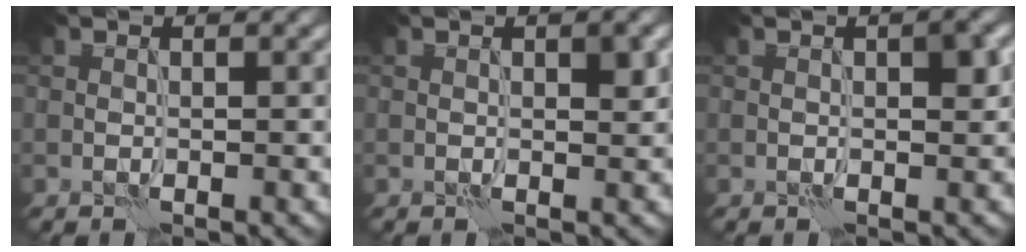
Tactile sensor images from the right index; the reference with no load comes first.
{"total": 1.3, "force": [0.3, 0.4, 1.2], "torque": [-0.014, 0.001, 0.004]}
{"total": 1.6, "force": [0.2, 0.5, 1.5], "torque": [-0.015, 0.003, 0.002]}